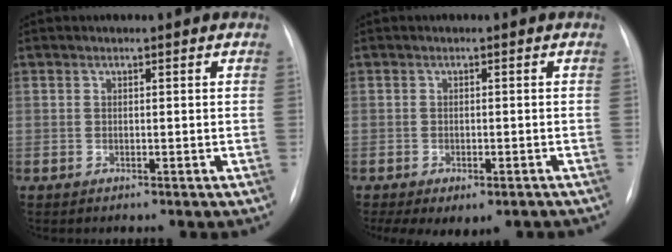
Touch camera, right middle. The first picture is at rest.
{"total": 7.8, "force": [-5.2, 3.8, 4.4], "torque": [-0.066, 0.003, -0.069]}